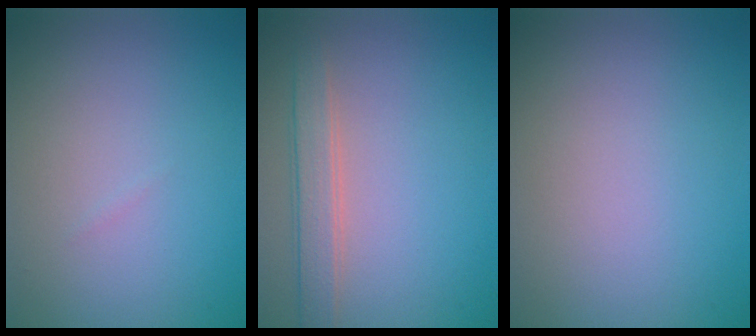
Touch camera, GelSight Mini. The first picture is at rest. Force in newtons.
{"total": 2.6, "press": 2.6, "slide": 0.2}
{"total": 0.0}